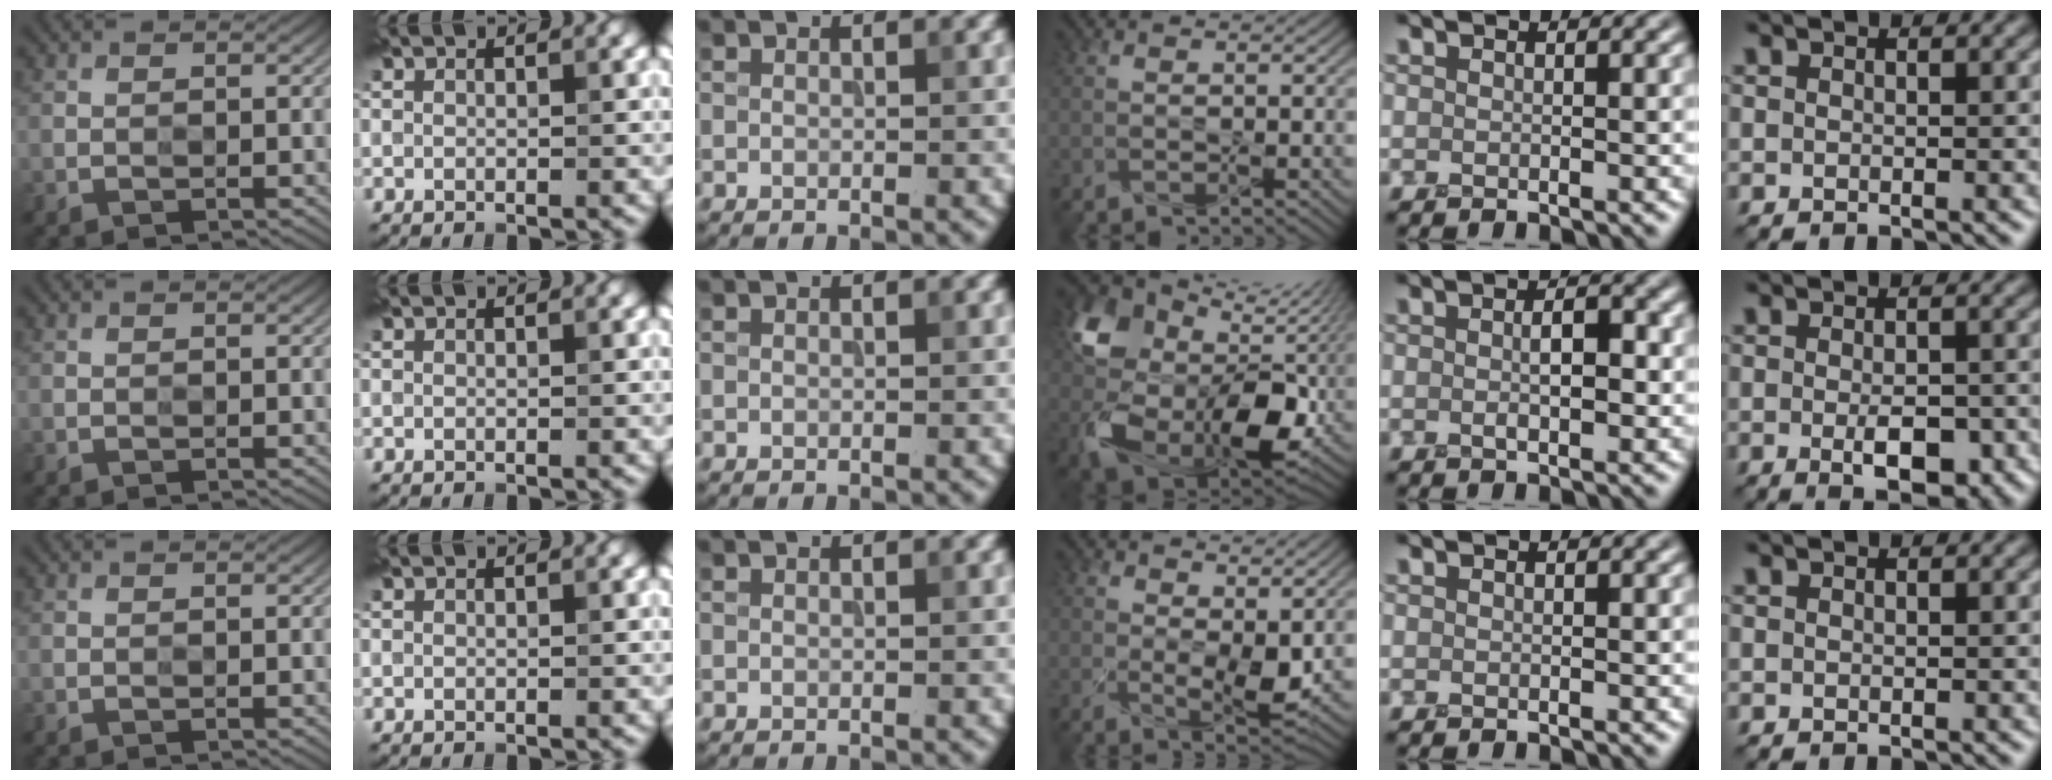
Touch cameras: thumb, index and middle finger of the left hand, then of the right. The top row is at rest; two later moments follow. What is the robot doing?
{"motion": "squeeze", "object": "stress ball aka squeeze ball"}